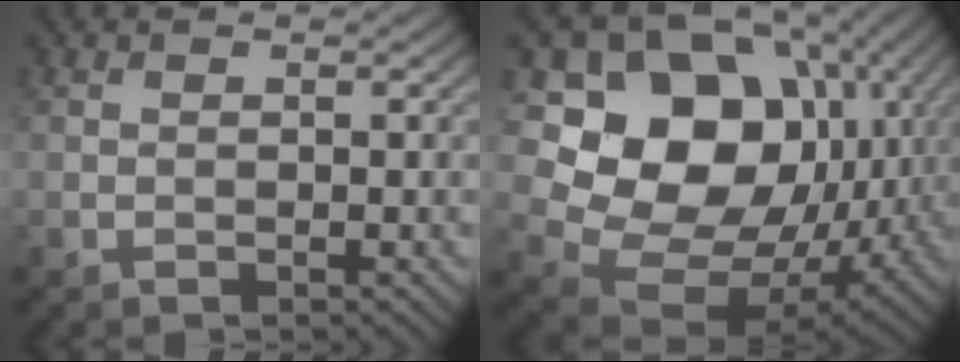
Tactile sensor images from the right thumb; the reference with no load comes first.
{"total": 17.7, "force": [3.5, 14.0, 10.1], "torque": [-0.206, -0.012, 0.074]}